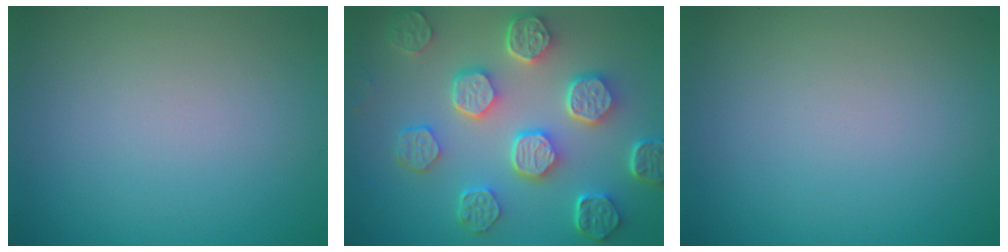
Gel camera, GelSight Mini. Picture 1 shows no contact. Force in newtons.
{"total": 8.0, "press": 6.1, "slide": 5.1}
{"total": 0.0}